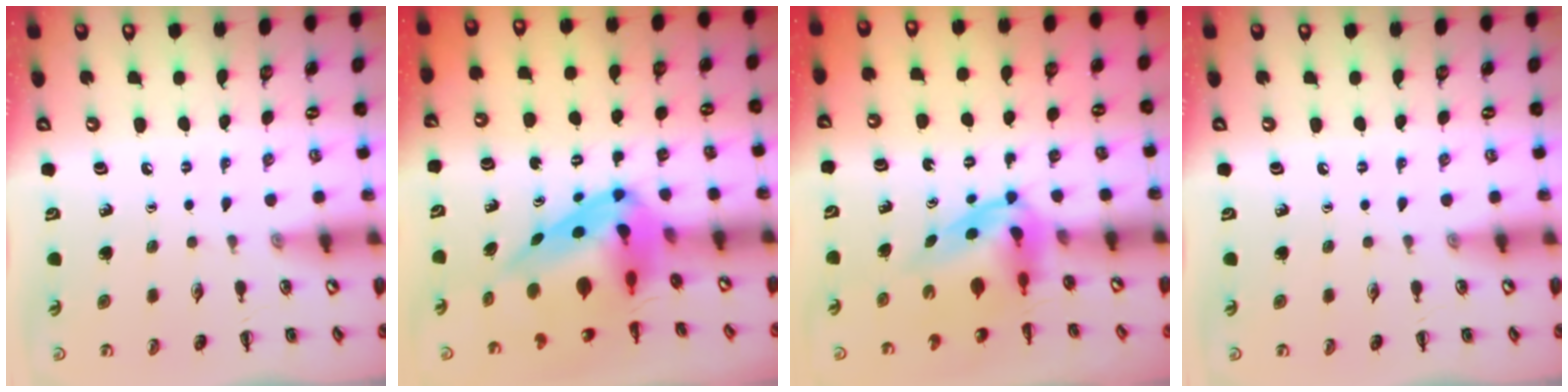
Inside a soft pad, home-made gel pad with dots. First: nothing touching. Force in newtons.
{"total": 9.1, "press": 8.8, "slide": 2.4}
{"total": 4.3, "press": 4.2, "slide": 1.1}
{"total": 0.0}